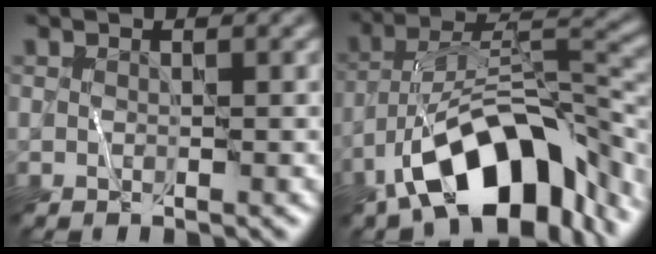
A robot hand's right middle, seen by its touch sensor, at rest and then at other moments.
{"total": 13.4, "force": [-7.2, 6.2, 9.4], "torque": [-0.140, 0.008, -0.133]}